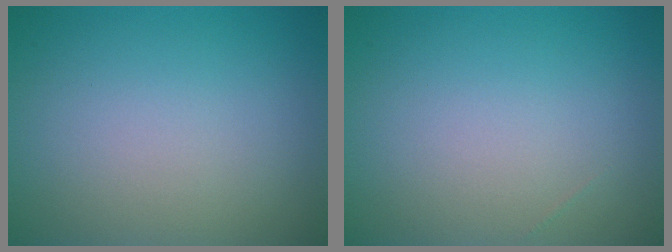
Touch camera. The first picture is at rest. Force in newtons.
{"total": 0.0}